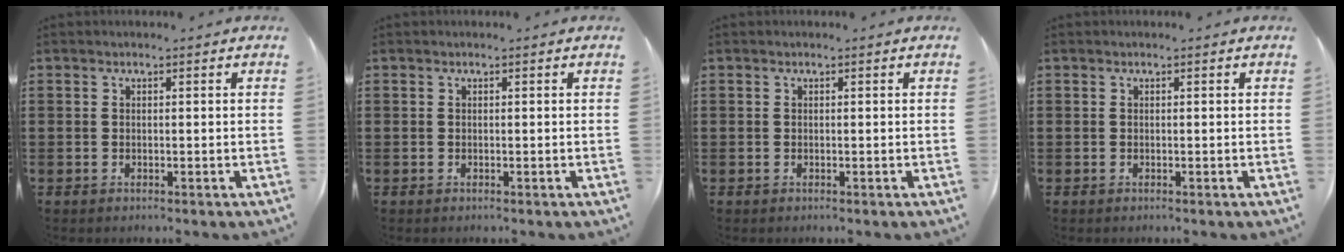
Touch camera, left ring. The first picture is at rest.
{"total": 0.0}
{"total": 0.0}
{"total": 0.0}